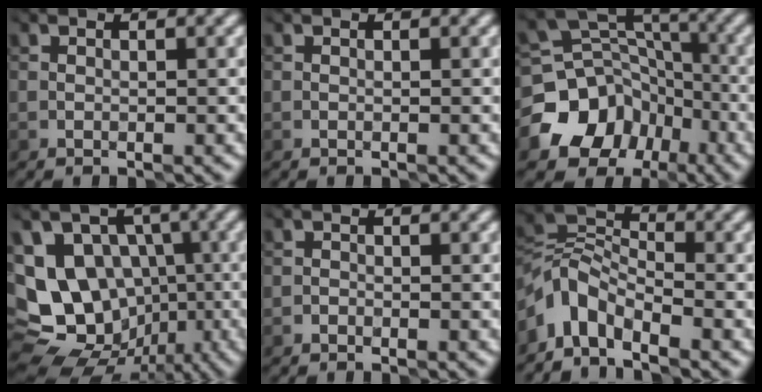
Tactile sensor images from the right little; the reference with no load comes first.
{"total": 0.0}
{"total": 10.2, "force": [-5.5, 8.2, 2.8], "torque": [-0.068, 0.005, -0.108]}
{"total": 11.9, "force": [-1.8, 9.9, 6.5], "torque": [-0.114, -0.026, -0.018]}
{"total": 0.9, "force": [-0.8, -0.1, -0.4], "torque": [0.011, -0.004, -0.017]}
{"total": 4.3, "force": [-3.7, 1.6, 1.6], "torque": [-0.024, 0.003, -0.088]}